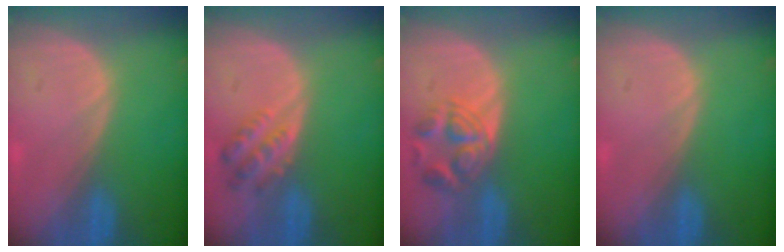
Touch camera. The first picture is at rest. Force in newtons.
{"total": 4.4, "press": 4.3, "slide": 0.9}
{"total": 5.4, "press": 5.4, "slide": 0.5}
{"total": 0.0}